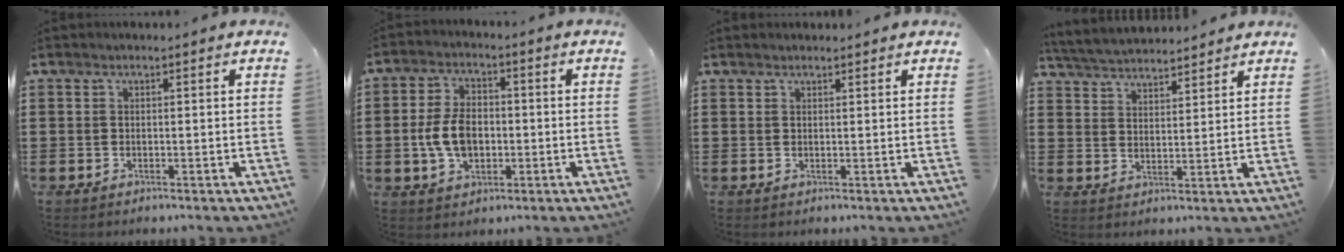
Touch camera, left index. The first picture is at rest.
{"total": 7.2, "force": [-1.0, 4.6, 5.5], "torque": [-0.127, 0.004, -0.025]}
{"total": 0.7, "force": [0.7, 0.1, 0.1], "torque": [-0.002, 0.001, 0.014]}
{"total": 4.2, "force": [4.2, 0.3, 0.3], "torque": [-0.024, -0.018, 0.074]}